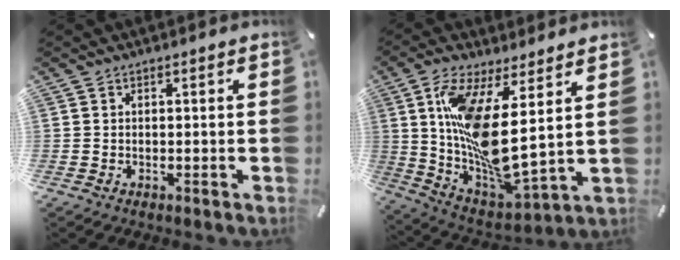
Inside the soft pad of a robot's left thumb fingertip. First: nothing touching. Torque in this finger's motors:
{"motor_torque": [2.51, 2.50, 2.29, -0.48, 0.88]}